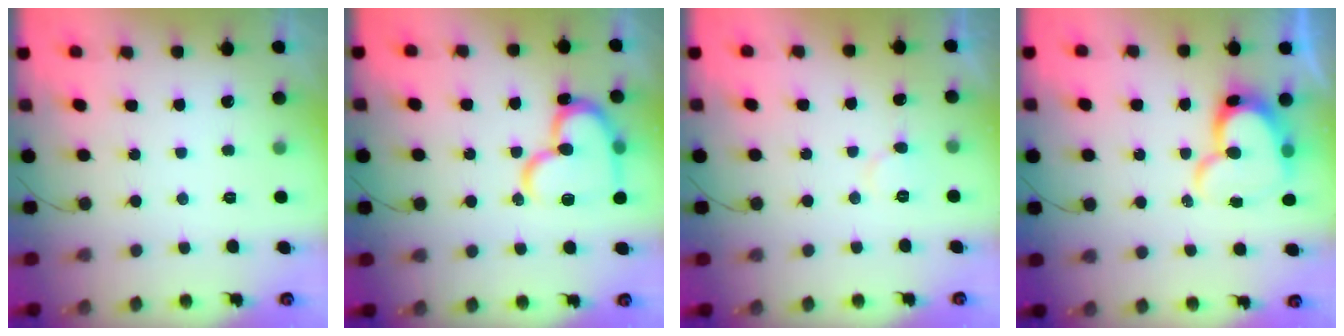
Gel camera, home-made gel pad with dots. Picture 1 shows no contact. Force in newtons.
{"total": 17.3, "press": 17.2, "slide": 1.7}
{"total": 5.7, "press": 5.7, "slide": 0.5}
{"total": 14.5, "press": 14.4, "slide": 1.3}